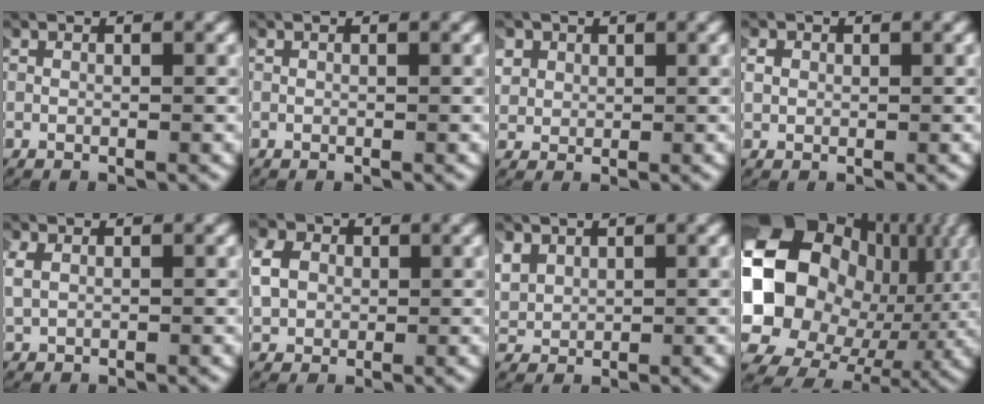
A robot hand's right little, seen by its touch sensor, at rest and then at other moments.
{"total": 0.0}
{"total": 3.3, "force": [1.2, 2.7, 1.4], "torque": [-0.050, -0.002, 0.022]}
{"total": 1.0, "force": [0.4, 0.9, 0.4], "torque": [-0.016, 0.004, 0.006]}
{"total": 1.9, "force": [0.8, 1.3, 1.1], "torque": [-0.035, 0.004, 0.018]}
{"total": 3.7, "force": [0.7, 3.1, 1.9], "torque": [-0.052, 0.002, 0.012]}
{"total": 2.9, "force": [1.2, 2.2, 1.3], "torque": [-0.051, -0.004, 0.031]}
{"total": 22.4, "force": [0.7, 17.6, 13.8], "torque": [-0.253, -0.023, 0.004]}